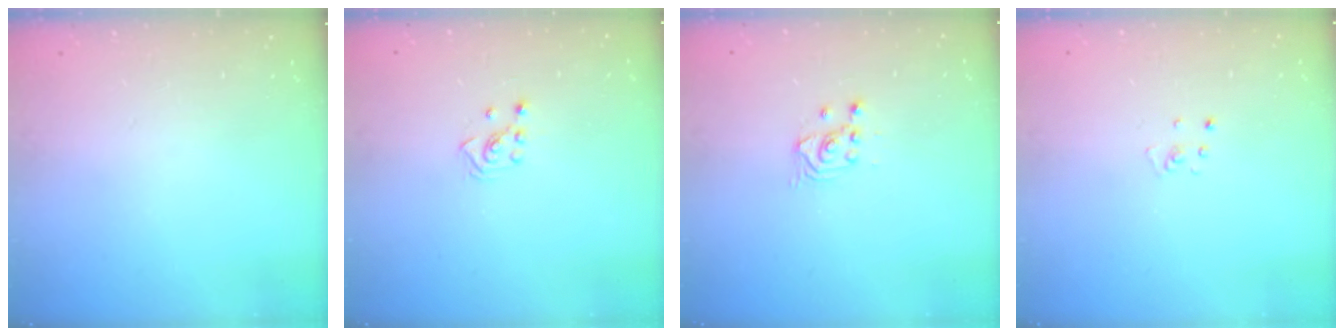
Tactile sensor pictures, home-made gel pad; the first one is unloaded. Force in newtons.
{"total": 2.3, "press": 2.2, "slide": 0.8}
{"total": 2.7, "press": 2.7, "slide": 0.3}
{"total": 2.6, "press": 2.6, "slide": 0.3}